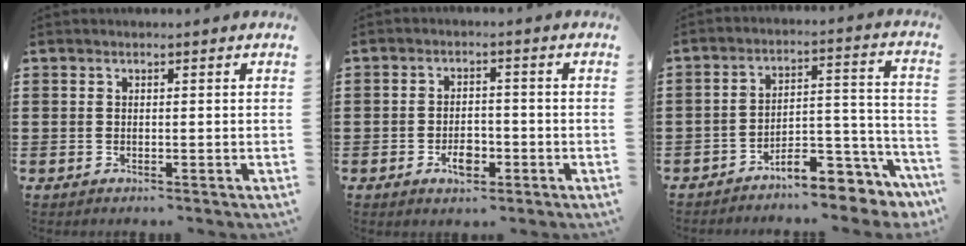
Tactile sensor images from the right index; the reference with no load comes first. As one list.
[{"total": 4.3, "force": [-1.7, 2.3, 3.2], "torque": [-0.046, 0.001, -0.031]}, {"total": 7.8, "force": [-6.7, 2.1, 3.6], "torque": [-0.049, 0.014, -0.125]}]